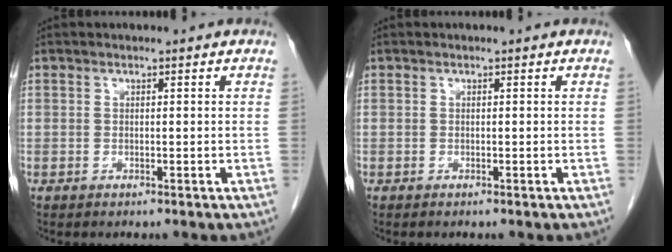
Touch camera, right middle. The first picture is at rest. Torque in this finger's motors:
{"motor_torque": [-0.21, -0.30, 0.00, -0.01]}